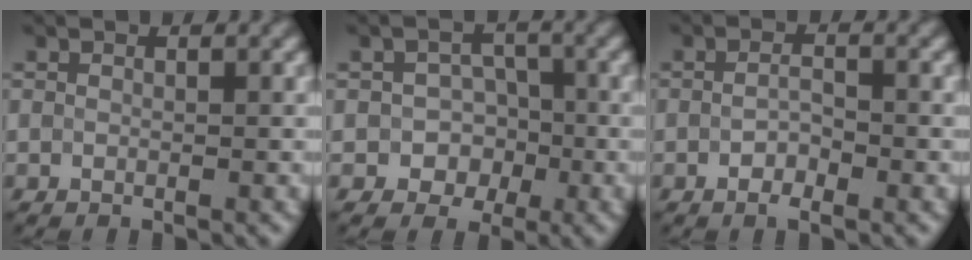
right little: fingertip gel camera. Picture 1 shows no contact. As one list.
[{"total": 3.6, "force": [-1.9, 3.0, 0.6], "torque": [0.026, 0.005, -0.034]}, {"total": 1.5, "force": [-1.3, 0.1, 0.7], "torque": [-0.017, -0.001, -0.019]}]